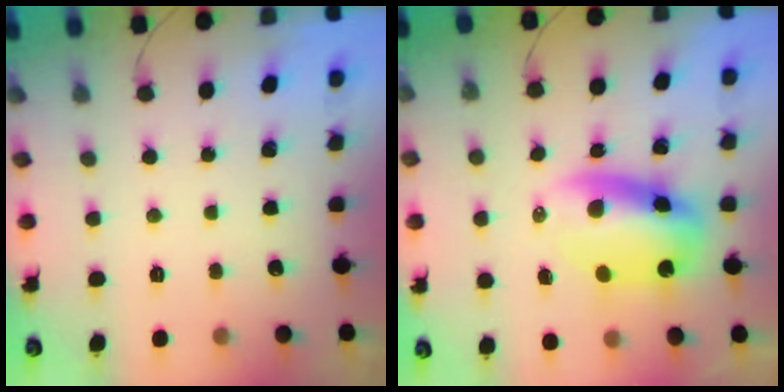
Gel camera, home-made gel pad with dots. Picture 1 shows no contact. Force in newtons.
{"total": 9.5, "press": 9.3, "slide": 2.3}